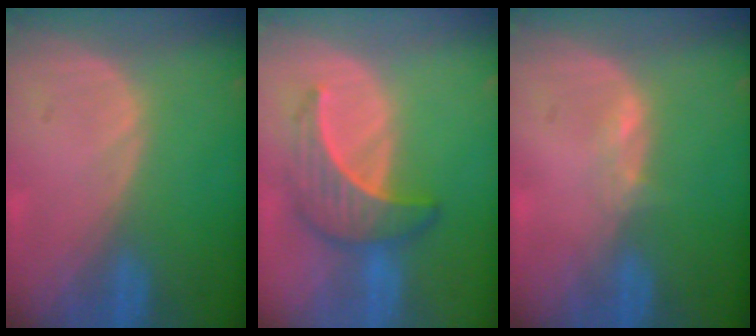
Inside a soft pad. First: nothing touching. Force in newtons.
{"total": 6.6, "press": 6.5, "slide": 1.0}
{"total": 1.3, "press": 1.2, "slide": 0.5}